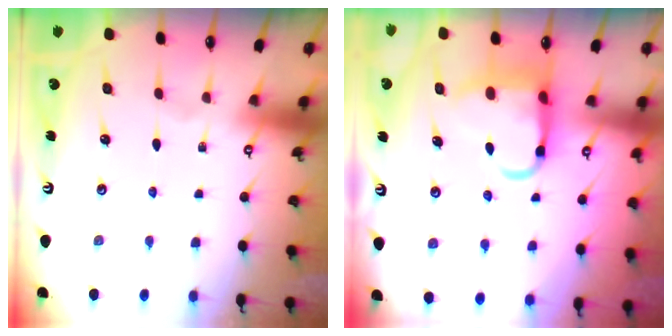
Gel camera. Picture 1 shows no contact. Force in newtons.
{"total": 9.6, "press": 9.5, "slide": 1.4}